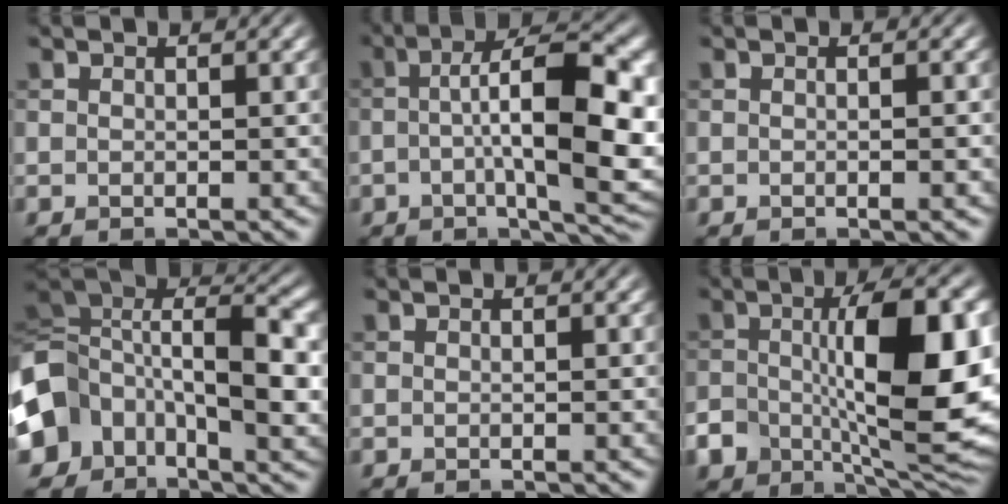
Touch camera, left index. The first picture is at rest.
{"total": 11.8, "force": [-0.1, 3.5, 11.3], "torque": [-0.165, 0.002, 0.003]}
{"total": 1.2, "force": [-0.1, 0.3, 1.2], "torque": [-0.012, 0.000, -0.004]}
{"total": 12.6, "force": [-0.6, 8.6, 9.2], "torque": [-0.167, 0.007, -0.013]}
{"total": 0.0}
{"total": 12.7, "force": [-1.0, 5.4, 11.4], "torque": [-0.189, -0.012, -0.011]}